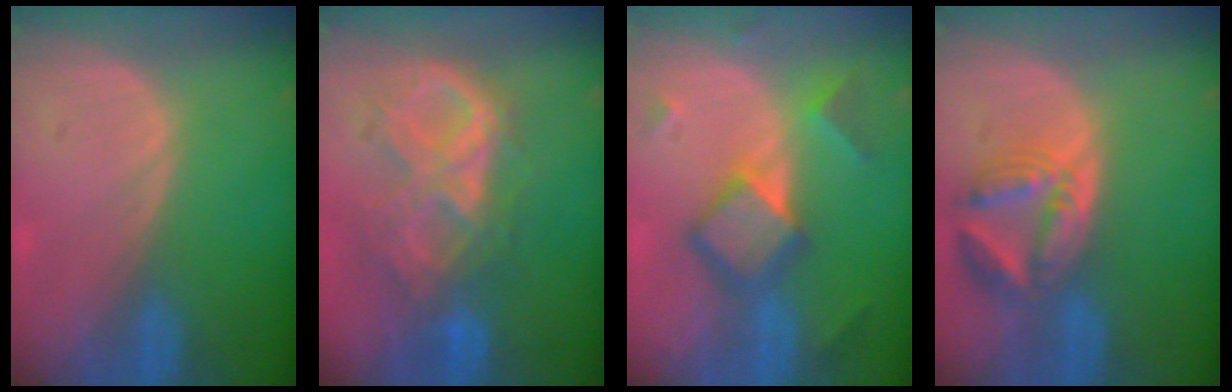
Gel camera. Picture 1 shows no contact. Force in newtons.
{"total": 10.2, "press": 8.7, "slide": 5.3}
{"total": 7.4, "press": 7.4, "slide": 0.5}
{"total": 8.2, "press": 7.3, "slide": 3.8}